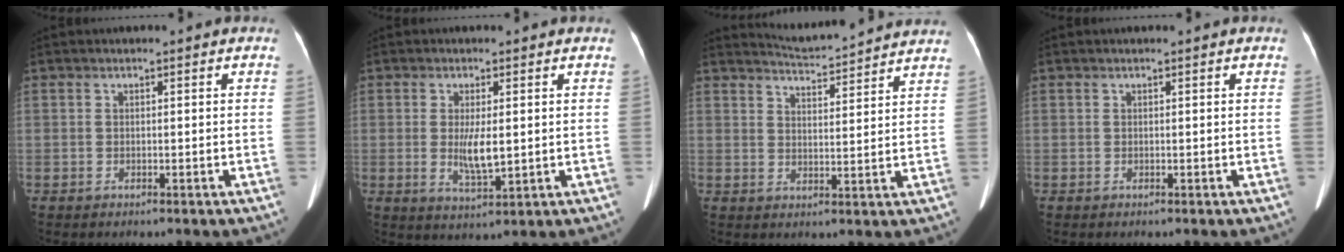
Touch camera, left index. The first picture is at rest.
{"total": 4.7, "force": [0.2, 1.1, 4.6], "torque": [-0.088, -0.012, 0.006]}
{"total": 9.8, "force": [9.6, -0.2, 1.6], "torque": [-0.038, 0.011, 0.127]}
{"total": 0.0}